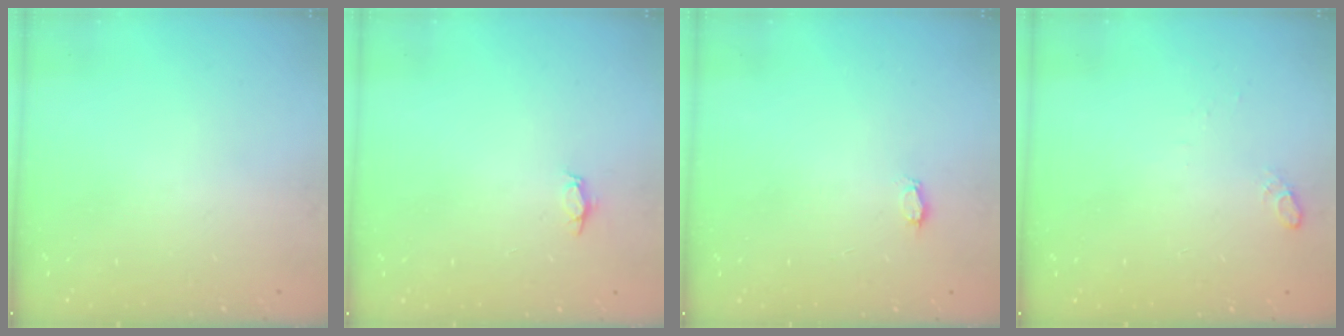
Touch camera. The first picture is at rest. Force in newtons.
{"total": 2.8, "press": 2.8, "slide": 0.3}
{"total": 2.3, "press": 2.3, "slide": 0.3}
{"total": 6.2, "press": 4.6, "slide": 4.1}